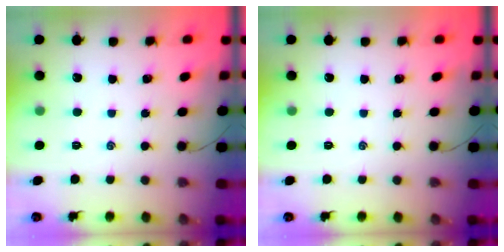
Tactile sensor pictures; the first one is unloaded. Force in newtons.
{"total": 0.0}